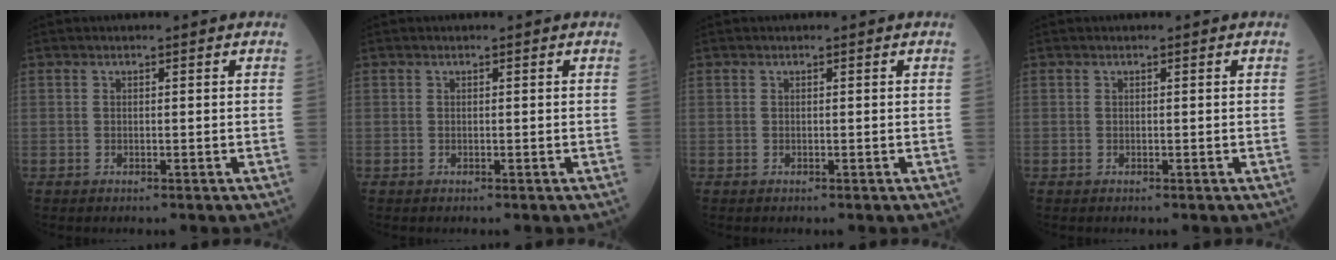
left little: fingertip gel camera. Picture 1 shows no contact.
{"total": 0.0}
{"total": 0.0}
{"total": 0.0}